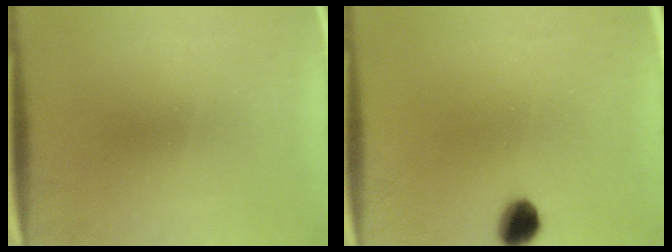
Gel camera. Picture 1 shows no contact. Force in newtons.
{"total": 4.7}